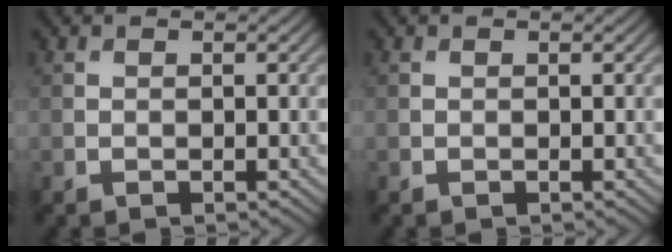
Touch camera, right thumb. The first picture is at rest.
{"total": 0.0}